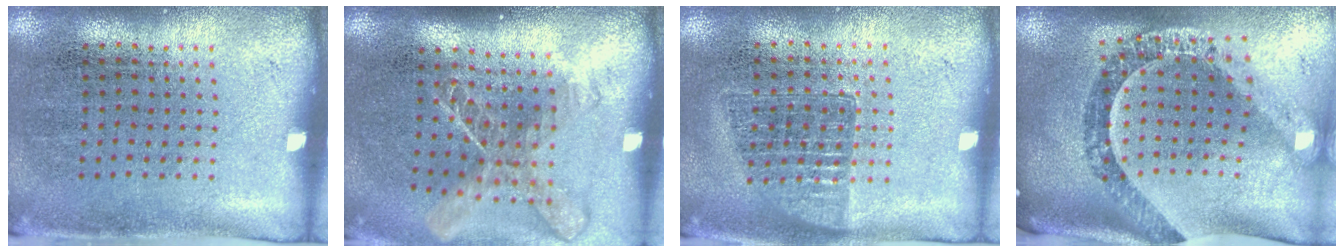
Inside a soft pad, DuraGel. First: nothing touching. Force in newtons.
{"total": 1.8, "press": 1.4, "slide": 1.2}
{"total": 1.1, "press": 1.0, "slide": 0.6}
{"total": 2.1, "press": 1.8, "slide": 1.2}